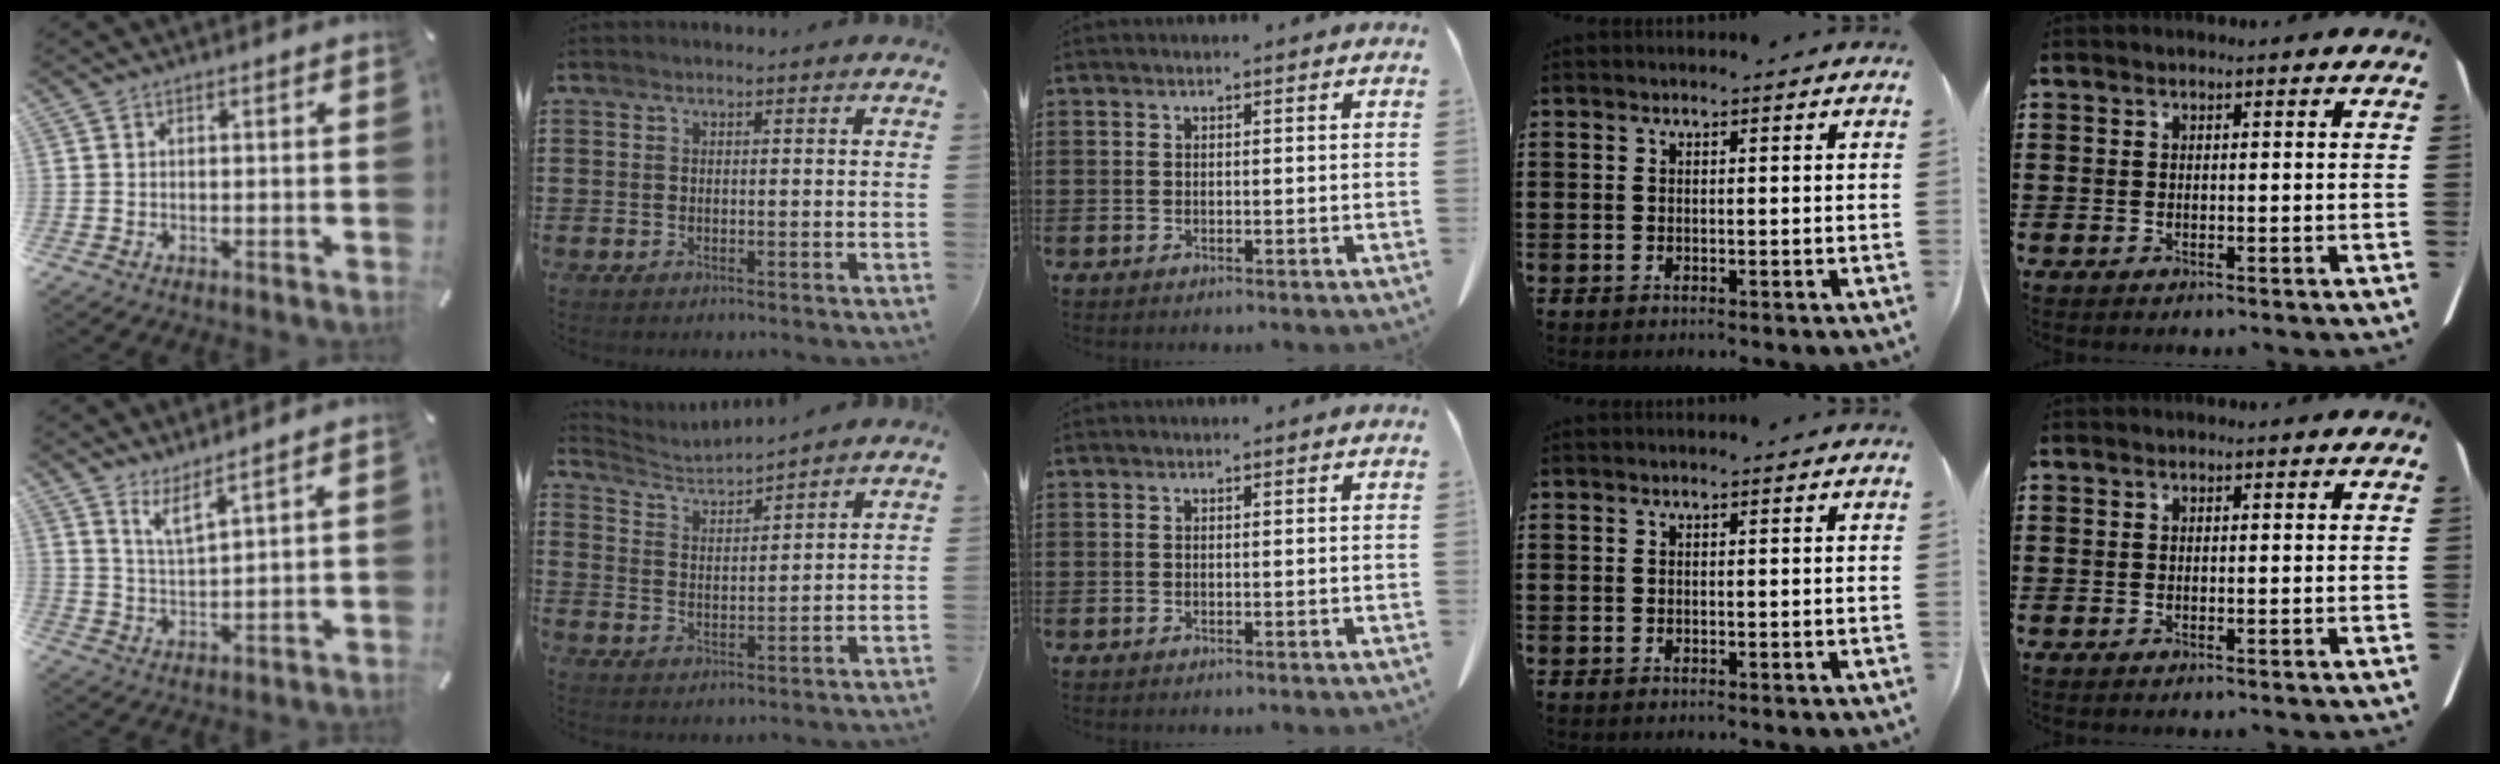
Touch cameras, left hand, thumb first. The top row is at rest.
{"thumb": {"total": 5.5, "force": [4.6, 0.6, 2.9], "torque": [-0.070, -0.023, 0.083]}, "index": {"total": 2.9, "force": [2.9, -0.2, 0.0], "torque": [-0.016, -0.021, 0.045]}}